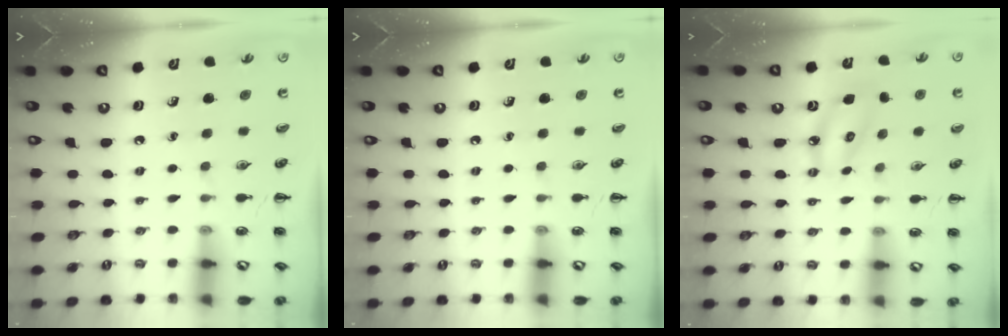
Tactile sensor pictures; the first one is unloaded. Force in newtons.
{"total": 0.0}
{"total": 8.2, "press": 7.9, "slide": 2.1}